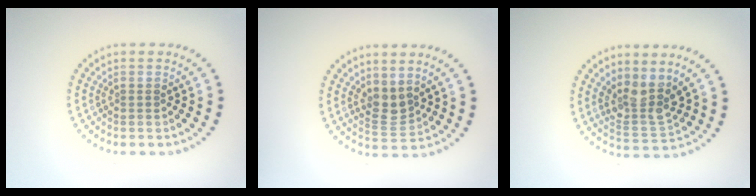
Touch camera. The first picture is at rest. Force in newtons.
{"total": 2.1, "press": 1.7, "slide": 1.2}
{"total": 3.7, "press": 3.2, "slide": 1.8}